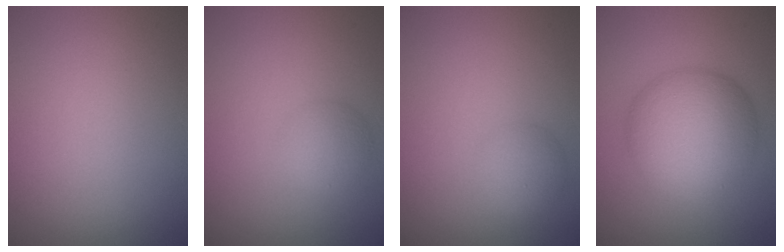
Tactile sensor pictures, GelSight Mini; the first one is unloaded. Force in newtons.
{"total": 2.3, "press": 2.3, "slide": 0.1}
{"total": 2.0, "press": 2.0, "slide": 0.1}
{"total": 8.7, "press": 8.7, "slide": 0.2}